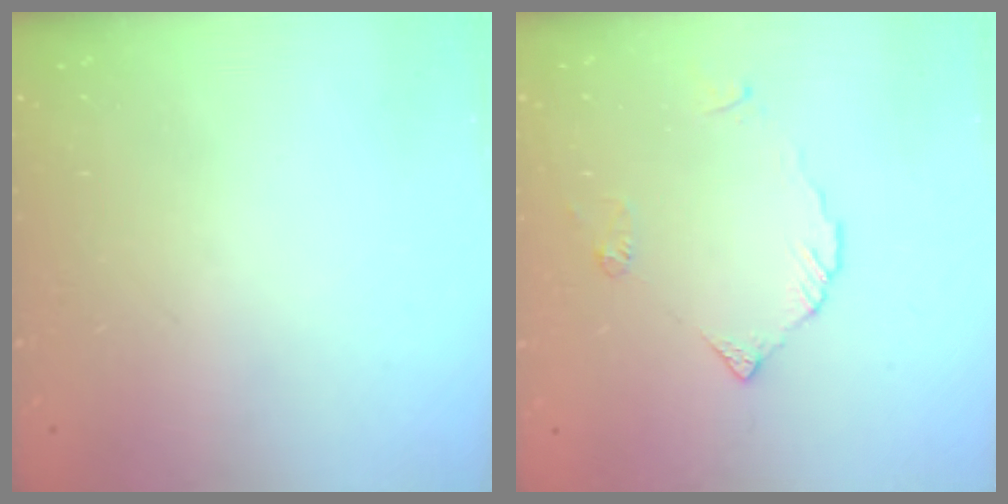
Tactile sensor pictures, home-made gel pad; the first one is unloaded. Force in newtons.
{"total": 3.9, "press": 3.8, "slide": 0.4}